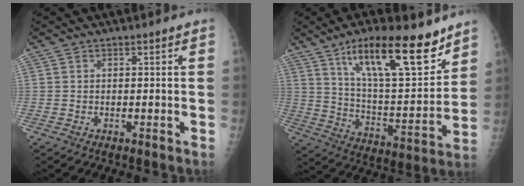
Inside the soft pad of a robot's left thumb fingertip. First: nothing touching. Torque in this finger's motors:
{"motor_torque": [0.68, 0.25, 1.57, -1.21, 0.19]}